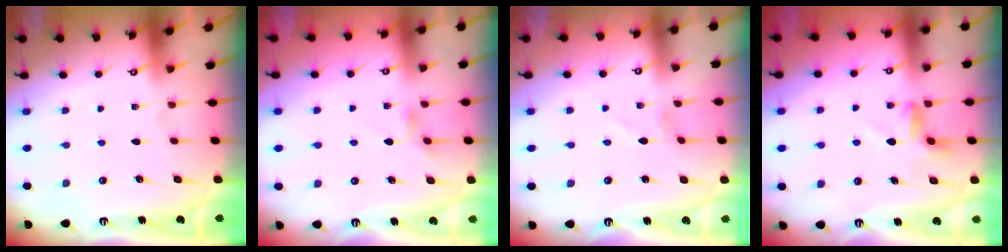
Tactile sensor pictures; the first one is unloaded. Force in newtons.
{"total": 2.2, "press": 2.1, "slide": 0.4}
{"total": 1.2, "press": 1.2, "slide": 0.1}
{"total": 3.4, "press": 3.3, "slide": 0.9}